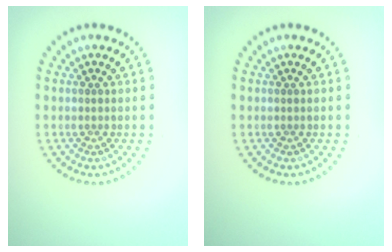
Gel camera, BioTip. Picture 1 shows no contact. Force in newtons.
{"total": 0.0}